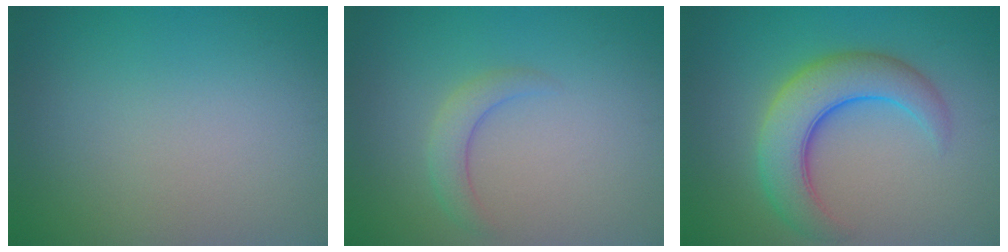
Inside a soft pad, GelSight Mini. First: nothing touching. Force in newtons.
{"total": 2.1, "press": 2.0, "slide": 0.3}
{"total": 6.7, "press": 6.7, "slide": 0.3}